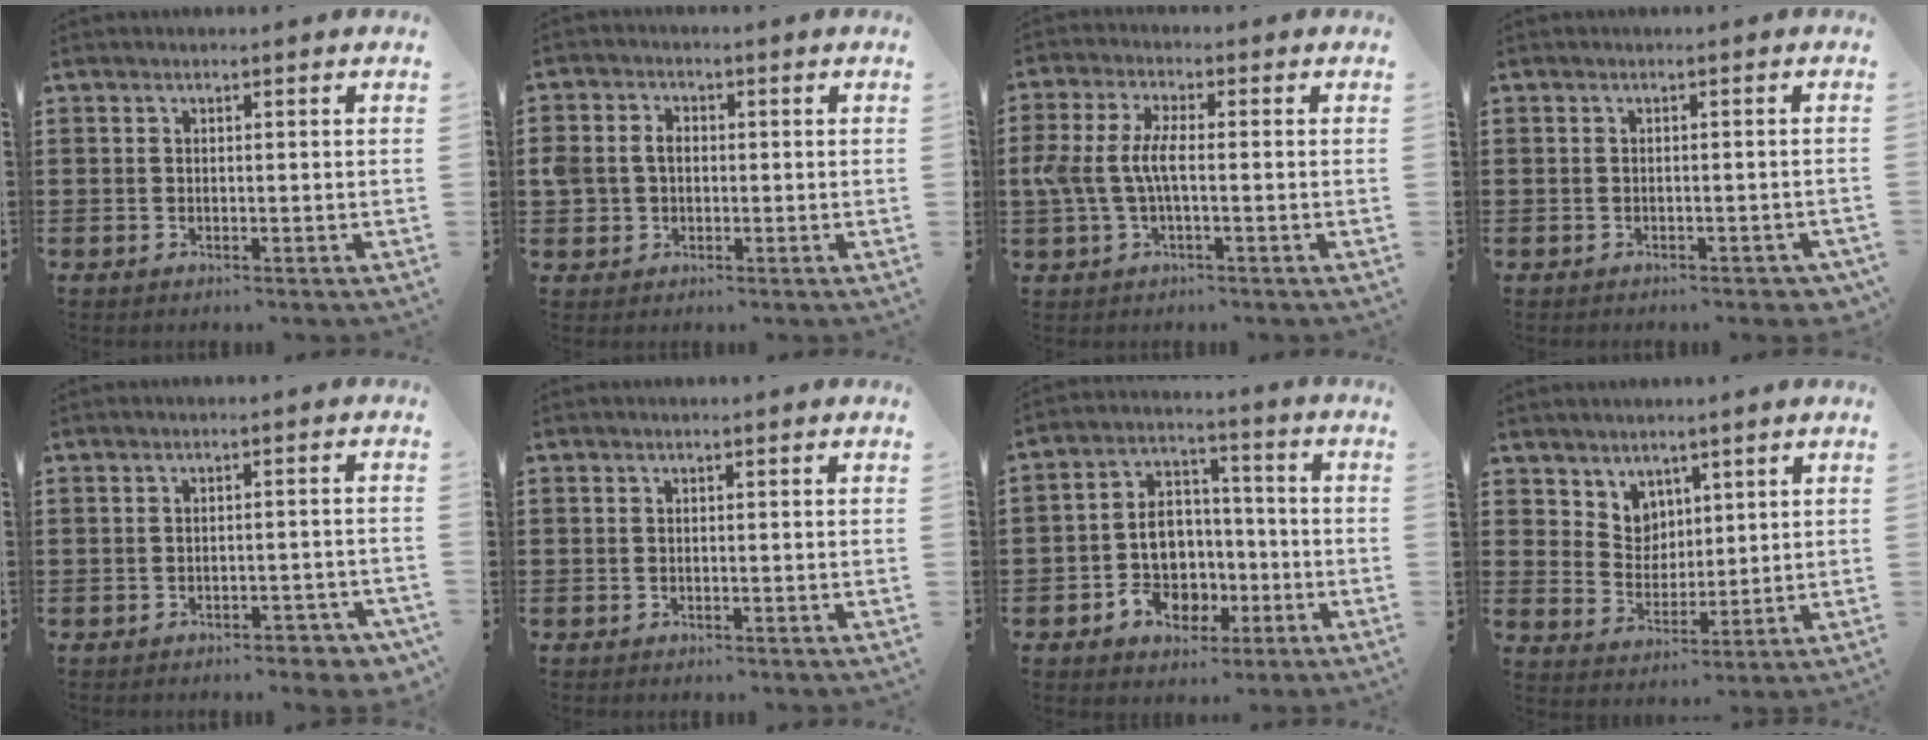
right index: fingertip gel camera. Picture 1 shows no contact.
{"total": 3.5, "force": [0.0, 3.0, 1.8], "torque": [-0.051, 0.009, -0.006]}
{"total": 5.6, "force": [-0.8, 2.1, 5.2], "torque": [-0.129, -0.006, -0.025]}
{"total": 0.8, "force": [-0.7, 0.1, 0.4], "torque": [-0.011, -0.005, -0.013]}
{"total": 2.5, "force": [-2.2, 0.4, 1.0], "torque": [-0.019, 0.001, -0.045]}
{"total": 0.0}
{"total": 9.2, "force": [-2.6, 7.1, 5.2], "torque": [-0.094, 0.020, -0.045]}
{"total": 5.0, "force": [3.6, 3.6, 0.2], "torque": [-0.027, -0.001, 0.068]}